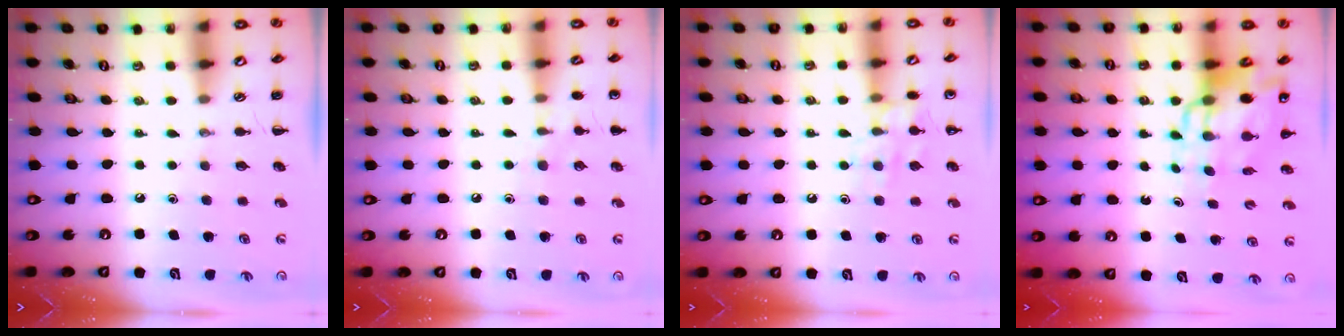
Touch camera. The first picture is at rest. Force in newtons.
{"total": 6.7, "press": 6.4, "slide": 1.8}
{"total": 9.8, "press": 9.8, "slide": 1.0}
{"total": 12.8, "press": 12.2, "slide": 3.9}